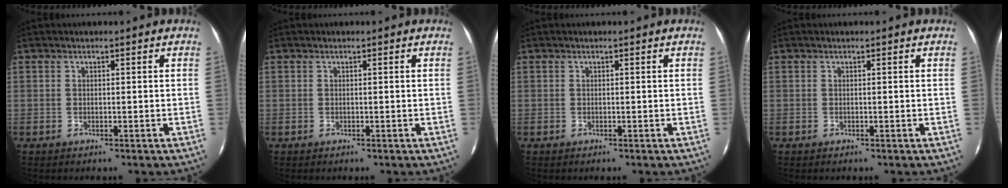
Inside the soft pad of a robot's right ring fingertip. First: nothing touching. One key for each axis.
{"total": 0.0}
{"total": 0.0}
{"total": 0.0}